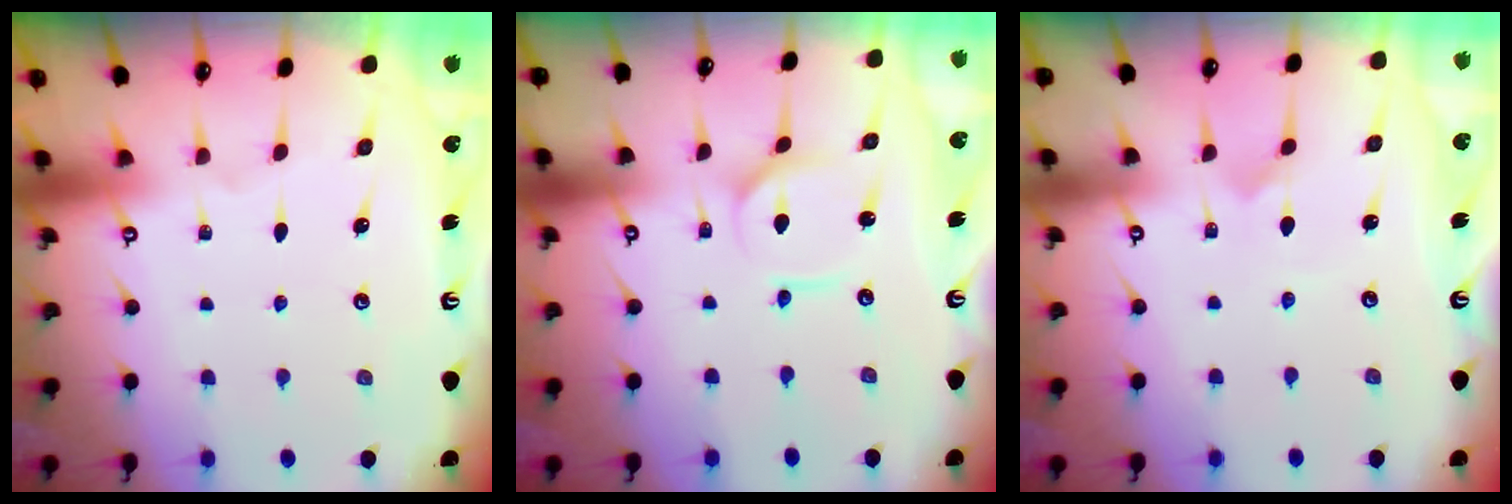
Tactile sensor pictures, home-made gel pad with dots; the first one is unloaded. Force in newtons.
{"total": 3.0, "press": 3.0, "slide": 0.3}
{"total": 2.8, "press": 2.8, "slide": 0.2}